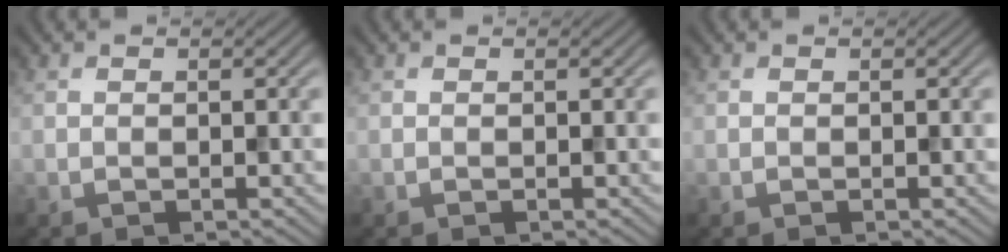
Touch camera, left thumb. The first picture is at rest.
{"total": 0.0}
{"total": 0.0}